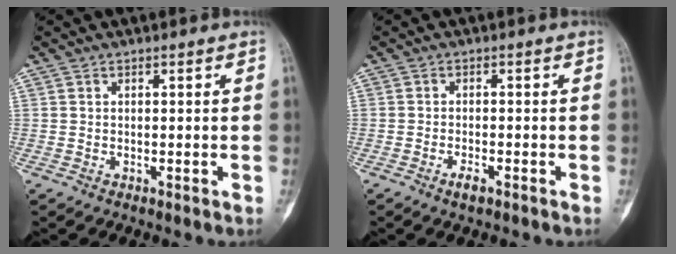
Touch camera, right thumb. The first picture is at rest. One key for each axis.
{"total": 2.1, "fx": -1.4, "fy": 0.6, "fz": 1.5, "tx": -0.027, "ty": 0.005, "tz": -0.025}